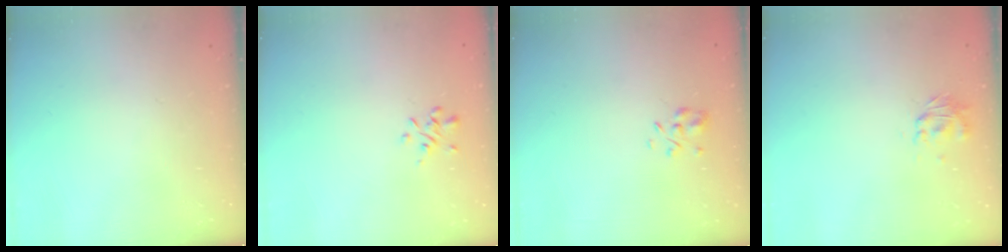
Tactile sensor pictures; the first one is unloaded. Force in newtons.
{"total": 0.9, "press": 0.7, "slide": 0.5}
{"total": 4.3, "press": 4.0, "slide": 1.7}
{"total": 1.3, "press": 1.2, "slide": 0.4}